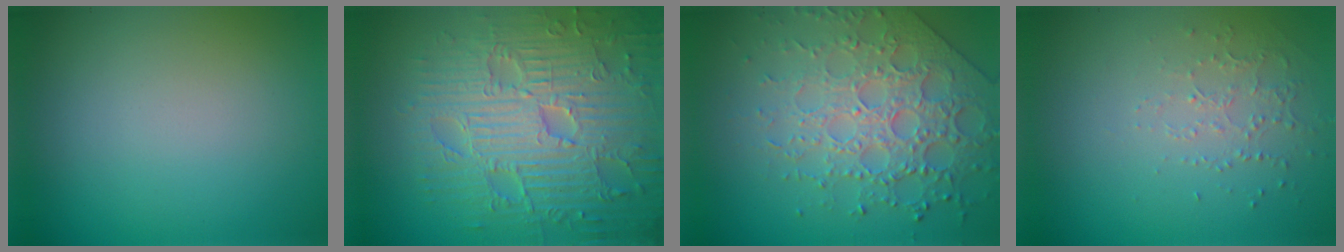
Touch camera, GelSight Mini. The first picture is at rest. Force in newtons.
{"total": 9.4, "press": 6.9, "slide": 6.4}
{"total": 6.0, "press": 5.2, "slide": 3.1}
{"total": 1.0, "press": 0.7, "slide": 0.8}